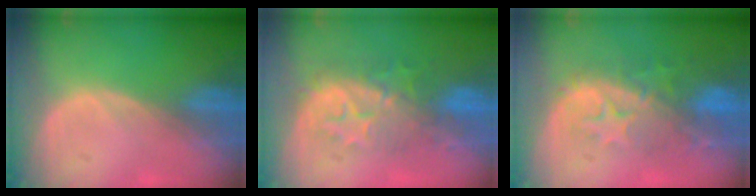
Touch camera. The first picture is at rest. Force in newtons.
{"total": 8.4, "press": 8.3, "slide": 1.4}
{"total": 9.9, "press": 8.6, "slide": 4.8}